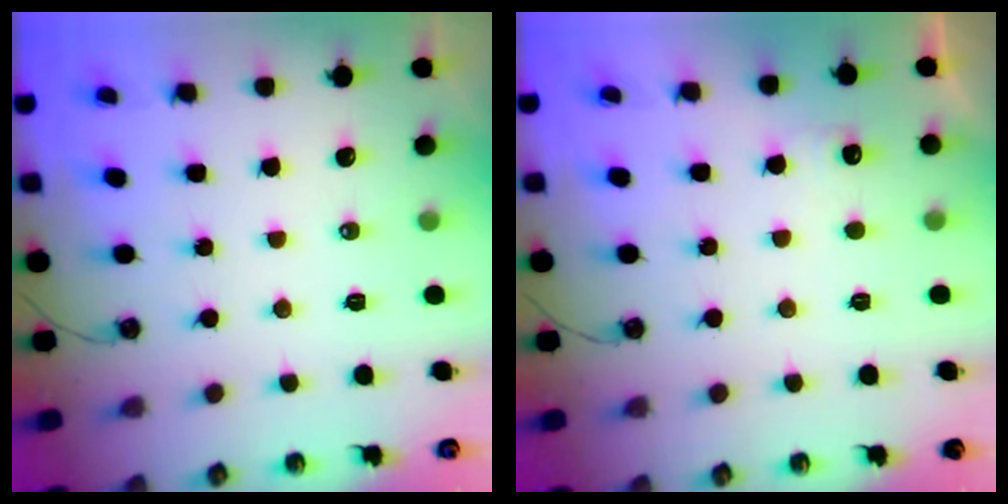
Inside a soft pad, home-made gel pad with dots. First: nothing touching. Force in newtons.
{"total": 5.7, "press": 5.6, "slide": 1.0}